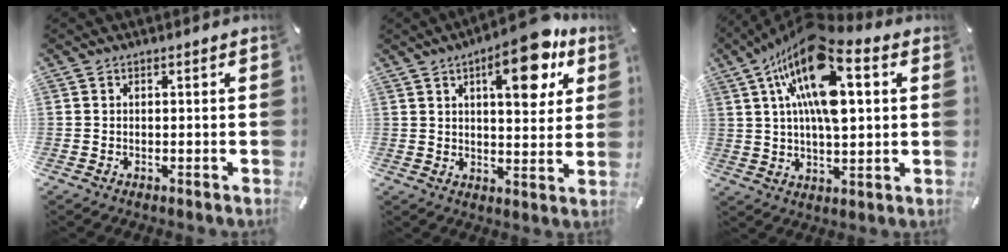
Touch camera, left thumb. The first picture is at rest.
{"total": 15.1, "force": [7.8, 6.1, 11.4], "torque": [-0.150, -0.035, 0.123]}
{"total": 19.0, "force": [7.1, 8.3, 15.6], "torque": [-0.293, -0.016, 0.112]}